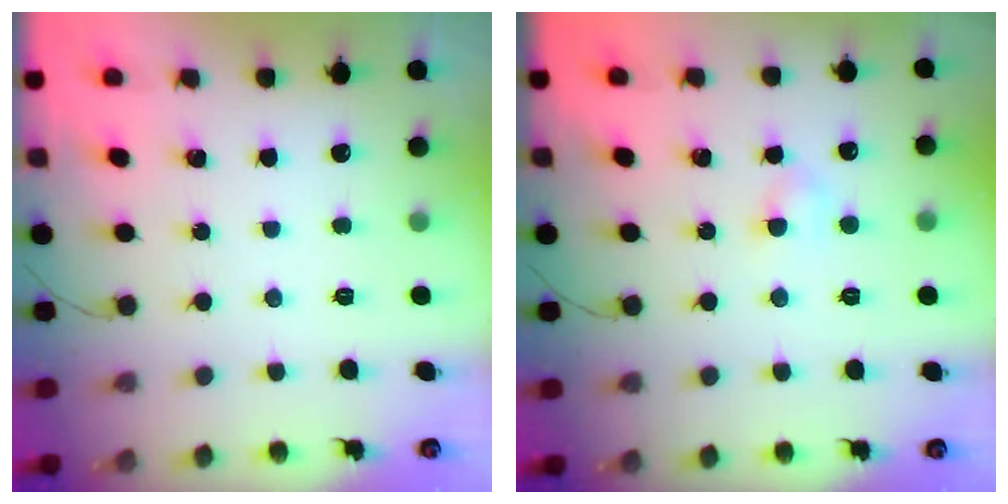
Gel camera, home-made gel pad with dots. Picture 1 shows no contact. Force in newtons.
{"total": 2.8, "press": 2.6, "slide": 1.0}